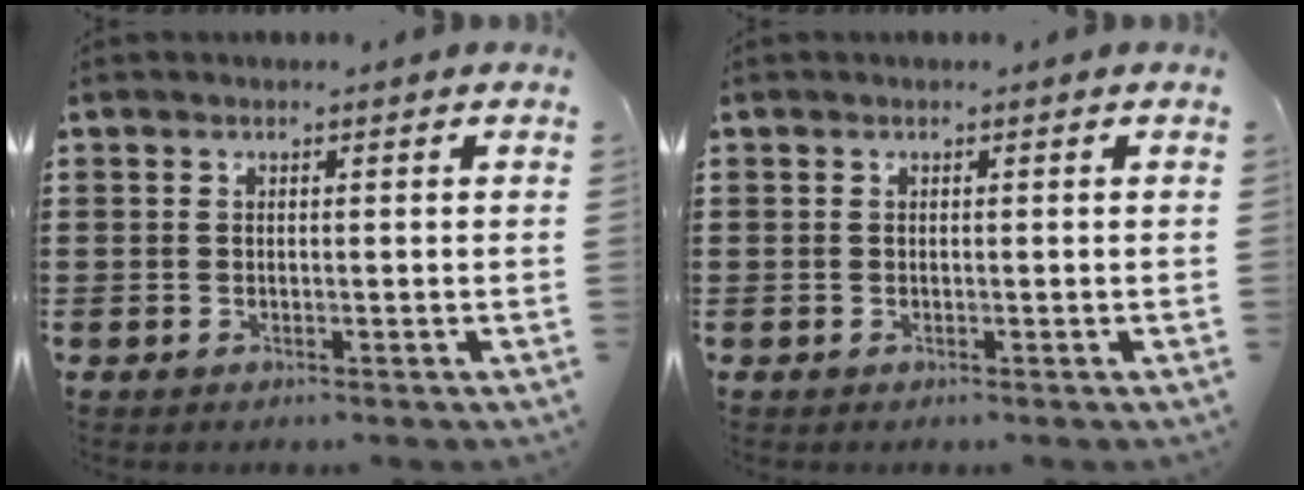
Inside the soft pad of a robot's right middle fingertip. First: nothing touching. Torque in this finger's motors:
{"motor_torque": [0.07, 0.01, -0.03, 0.02]}